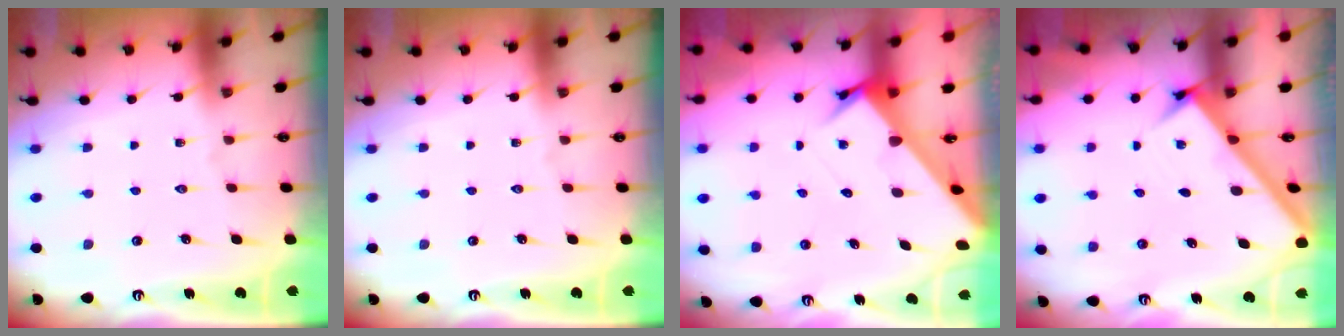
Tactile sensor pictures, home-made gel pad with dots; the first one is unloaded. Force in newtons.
{"total": 0.0}
{"total": 2.9, "press": 2.9, "slide": 0.2}
{"total": 2.8, "press": 2.7, "slide": 0.3}